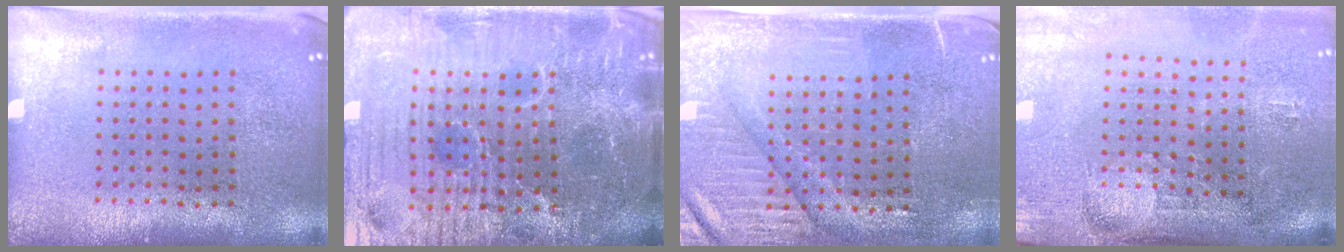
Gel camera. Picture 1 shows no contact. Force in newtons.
{"total": 6.8, "press": 6.2, "slide": 2.8}
{"total": 3.5, "press": 3.2, "slide": 1.6}
{"total": 4.6, "press": 3.8, "slide": 2.6}